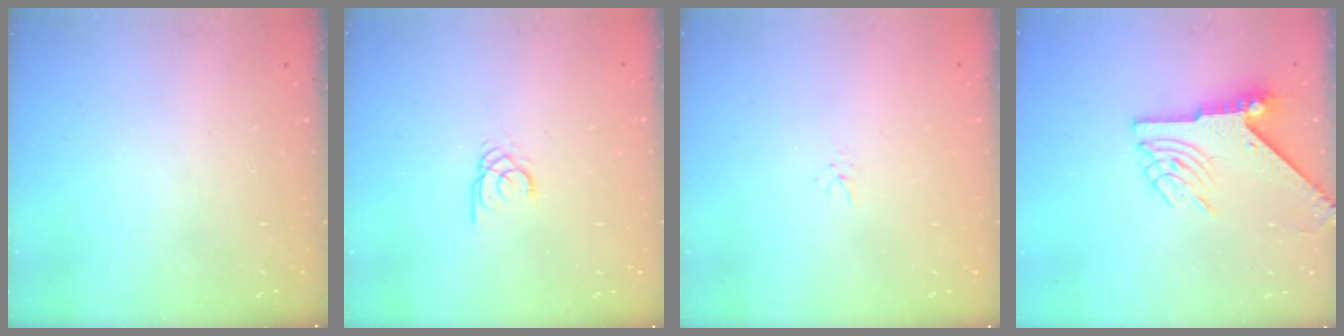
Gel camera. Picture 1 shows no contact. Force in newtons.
{"total": 1.8, "press": 1.8, "slide": 0.2}
{"total": 1.5, "press": 1.5, "slide": 0.1}
{"total": 7.9, "press": 7.9, "slide": 1.0}